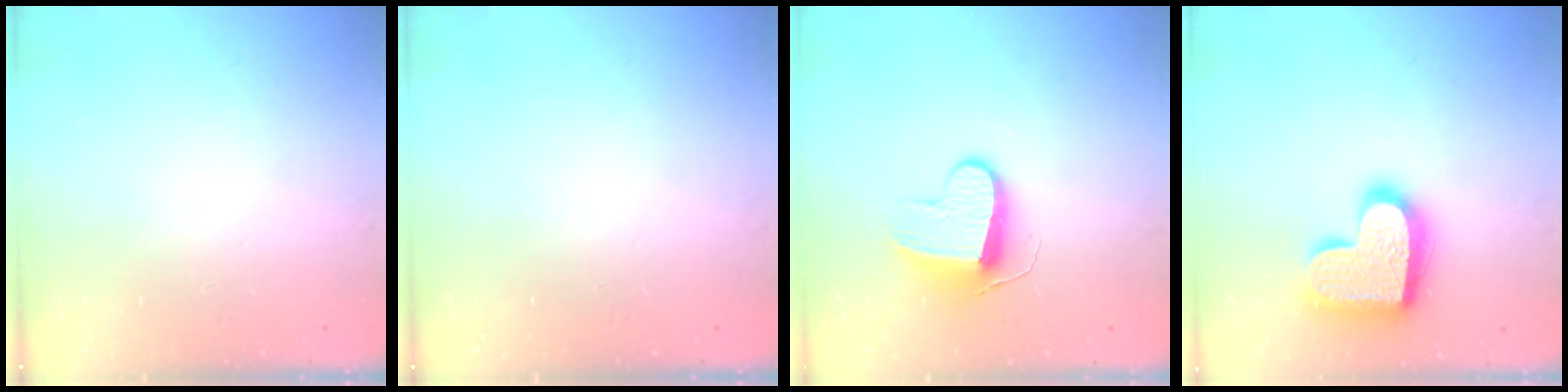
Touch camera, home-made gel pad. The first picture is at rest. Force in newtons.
{"total": 0.0}
{"total": 9.1, "press": 9.1, "slide": 0.2}
{"total": 19.6, "press": 19.5, "slide": 1.3}